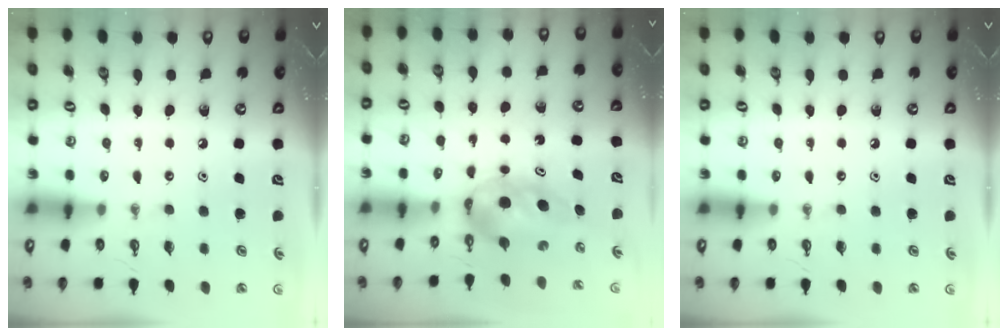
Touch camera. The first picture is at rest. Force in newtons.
{"total": 5.7, "press": 5.5, "slide": 1.5}
{"total": 0.0}